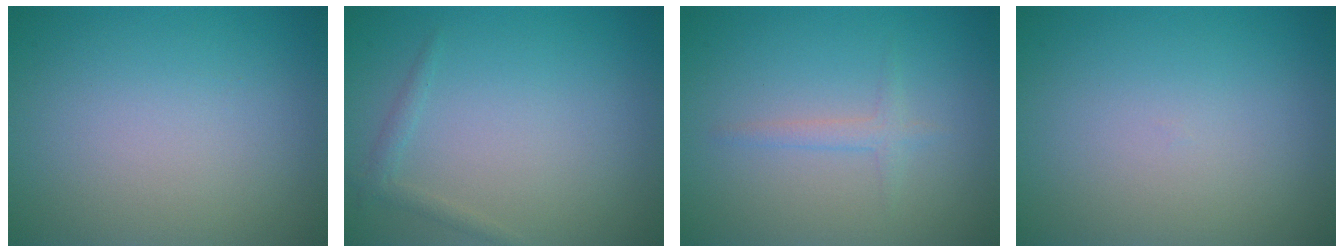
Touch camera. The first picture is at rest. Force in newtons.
{"total": 1.1, "press": 1.1, "slide": 0.0}
{"total": 1.2, "press": 1.2, "slide": 0.1}
{"total": 0.0}